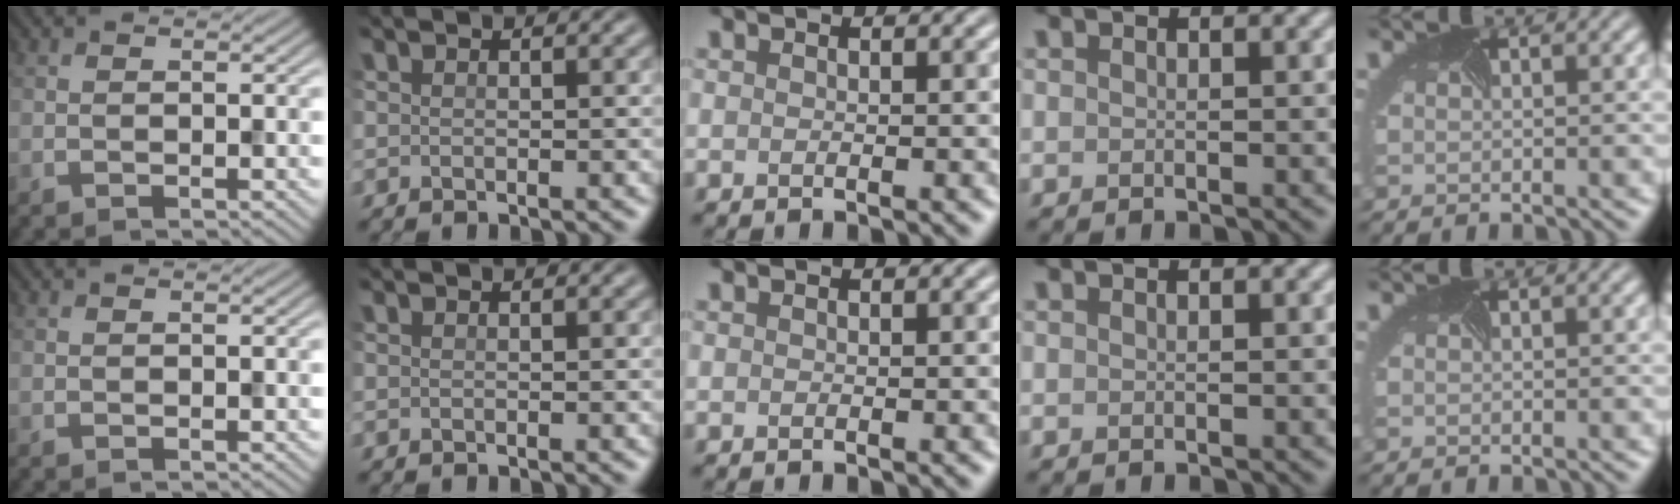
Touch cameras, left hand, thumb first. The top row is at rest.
{}